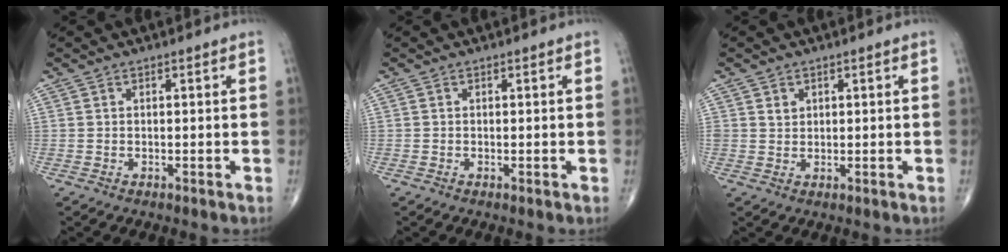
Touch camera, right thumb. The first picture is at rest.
{"total": 0.0}
{"total": 1.8, "force": [0.8, 1.5, 0.5], "torque": [0.003, -0.005, 0.014]}